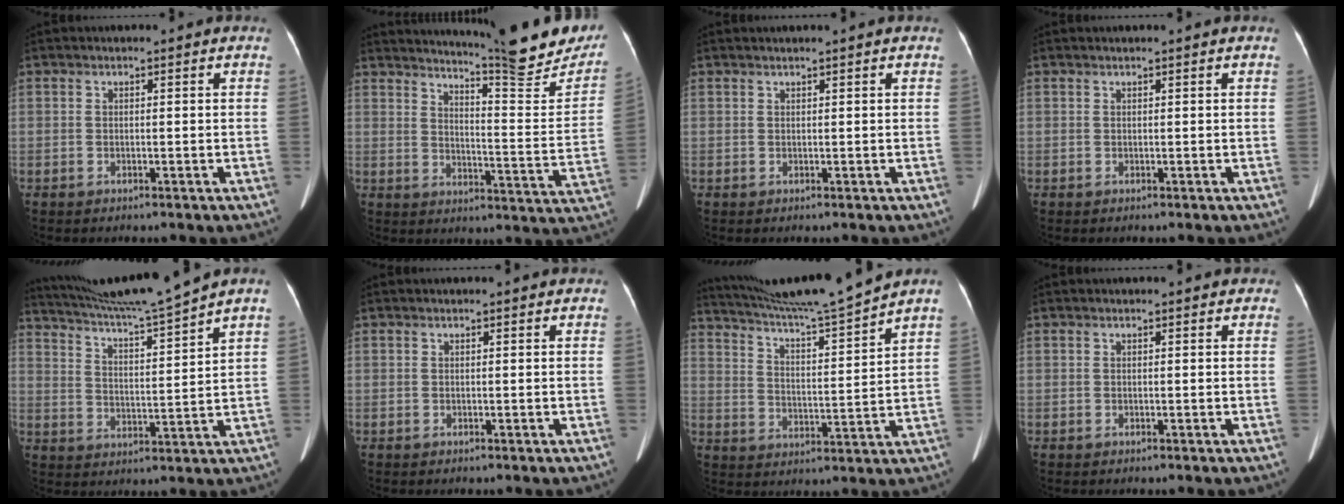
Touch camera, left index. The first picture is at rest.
{"total": 19.8, "force": [17.8, 1.1, 8.5], "torque": [-0.116, -0.075, 0.218]}
{"total": 1.2, "force": [1.0, -0.3, 0.5], "torque": [-0.010, 0.014, 0.023]}
{"total": 0.6, "force": [0.5, -0.1, 0.3], "torque": [-0.007, 0.010, 0.014]}
{"total": 12.5, "force": [11.3, -3.1, 4.5], "torque": [-0.086, -0.023, 0.193]}
{"total": 1.5, "force": [1.4, 0.3, 0.6], "torque": [-0.012, 0.017, 0.015]}
{"total": 14.0, "force": [12.8, -3.0, 4.8], "torque": [-0.088, -0.030, 0.210]}
{"total": 2.4, "force": [1.9, 0.9, 1.0], "torque": [-0.010, 0.024, 0.016]}